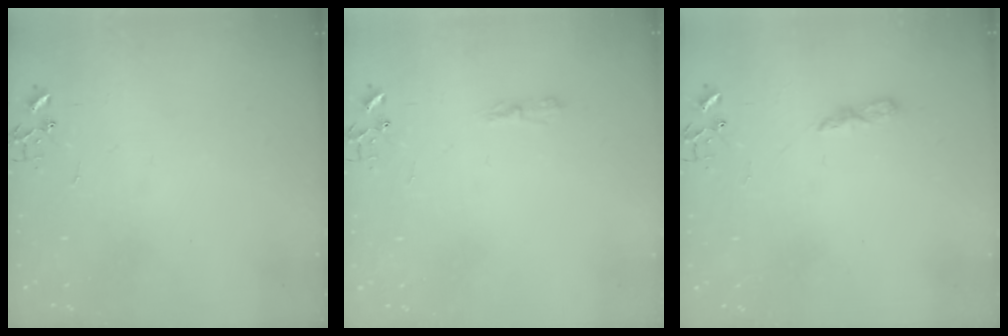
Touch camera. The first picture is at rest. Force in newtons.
{"total": 3.1, "press": 3.1, "slide": 0.6}
{"total": 4.6, "press": 4.6, "slide": 0.6}